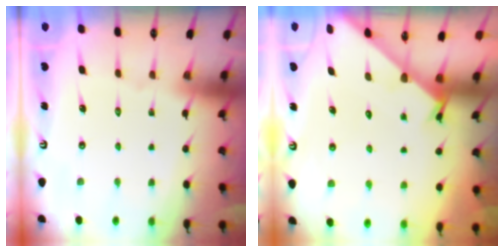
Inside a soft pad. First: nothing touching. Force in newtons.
{"total": 1.2, "press": 1.2, "slide": 0.1}